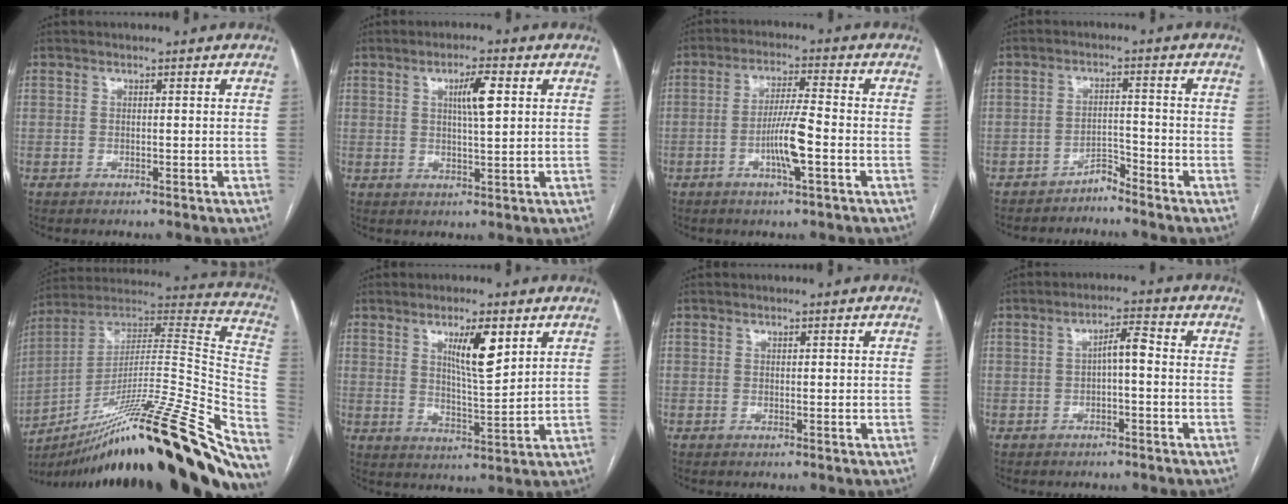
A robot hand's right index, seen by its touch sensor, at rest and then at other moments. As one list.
[{"total": 5.0, "force": [1.7, 0.6, 4.7], "torque": [-0.081, 0.003, 0.029]}, {"total": 6.9, "force": [-2.1, 0.1, 6.5], "torque": [-0.128, -0.001, -0.038]}, {"total": 2.5, "force": [-2.5, 0.3, 0.1], "torque": [0.007, -0.005, -0.043]}, {"total": 37.4, "force": [-26.6, 1.5, 26.2], "torque": [-0.297, -0.012, -0.410]}, {"total": 7.5, "force": [3.7, 1.1, 6.4], "torque": [-0.111, -0.008, 0.063]}, {"total": 0.0}, {"total": 3.4, "force": [-0.3, 0.8, 3.3], "torque": [-0.055, 0.015, -0.004]}]